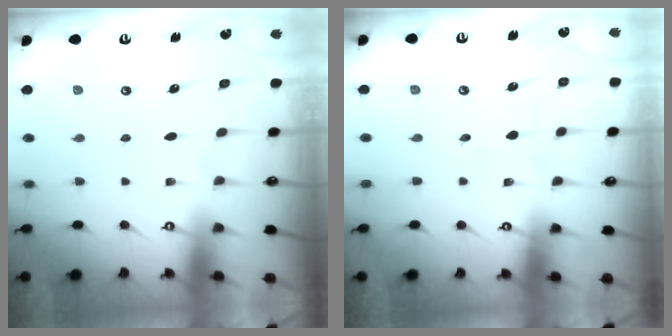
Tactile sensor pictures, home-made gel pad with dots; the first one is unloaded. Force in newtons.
{"total": 1.6, "press": 1.6, "slide": 0.1}